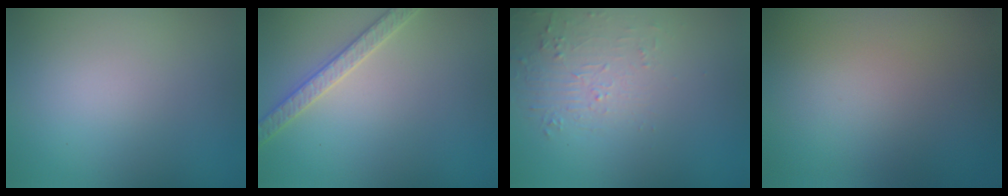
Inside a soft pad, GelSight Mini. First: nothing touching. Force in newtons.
{"total": 2.8, "press": 2.8, "slide": 0.6}
{"total": 1.7, "press": 0.5, "slide": 1.7}
{"total": 0.0}